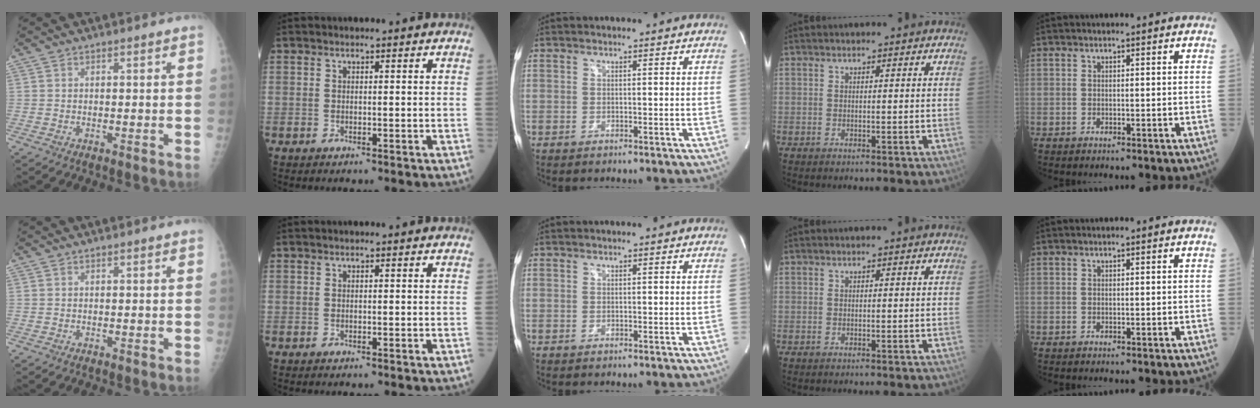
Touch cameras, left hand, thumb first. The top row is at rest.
{}